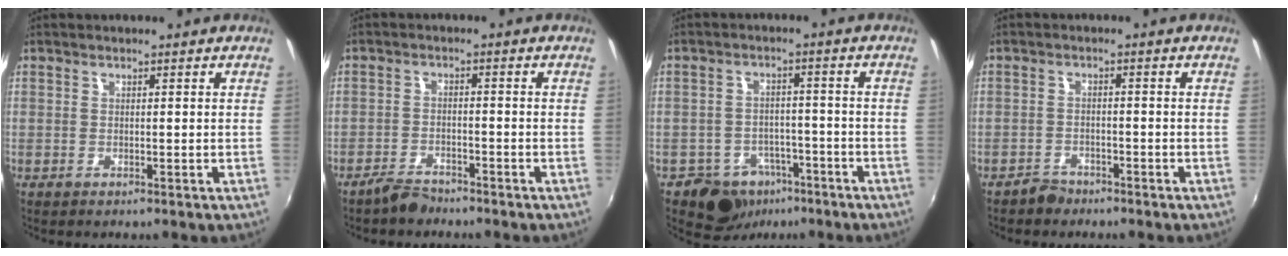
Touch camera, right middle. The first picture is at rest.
{"total": 3.8, "force": [-3.4, 1.1, 1.0], "torque": [-0.033, 0.002, -0.061]}
{"total": 7.7, "force": [-5.1, 5.5, 1.4], "torque": [-0.028, 0.031, -0.066]}
{"total": 2.8, "force": [-2.4, 1.4, 0.2], "torque": [-0.010, 0.007, -0.042]}